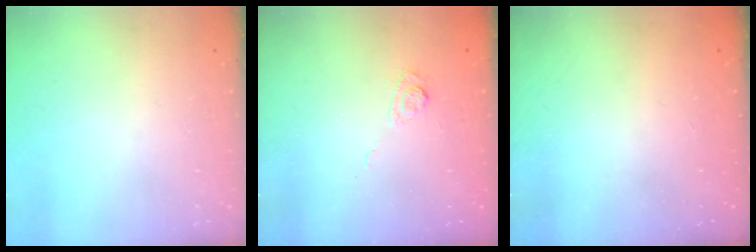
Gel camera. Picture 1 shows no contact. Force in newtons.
{"total": 3.6, "press": 3.1, "slide": 1.7}
{"total": 2.3, "press": 2.2, "slide": 0.7}